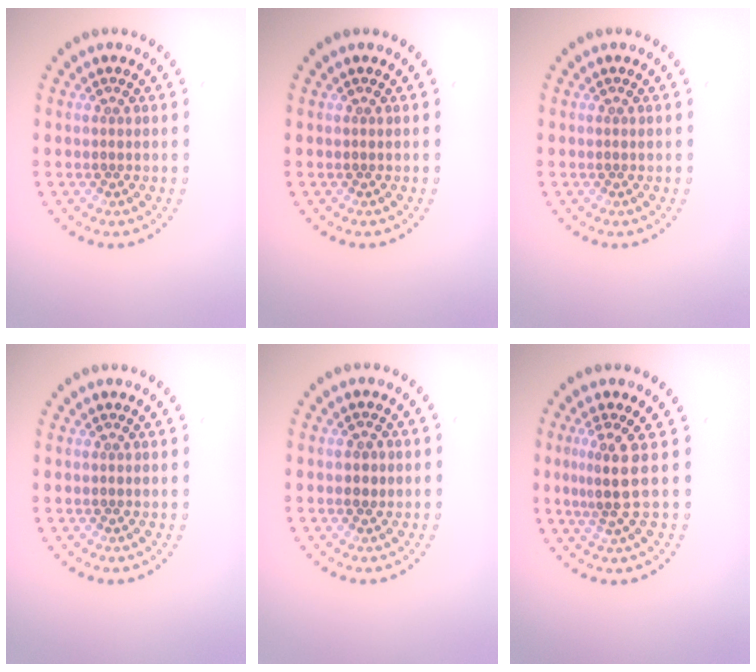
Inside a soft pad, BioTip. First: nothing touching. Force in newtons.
{"total": 0.0}
{"total": 0.0}
{"total": 0.0}
{"total": 0.8, "press": 0.8, "slide": 0.3}
{"total": 2.9, "press": 1.9, "slide": 2.2}